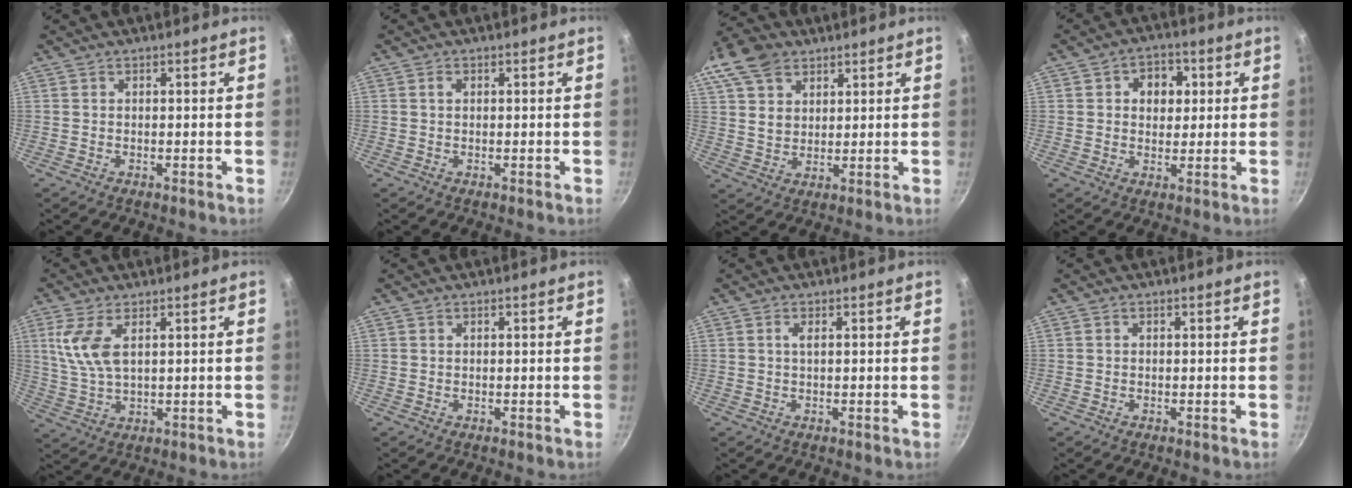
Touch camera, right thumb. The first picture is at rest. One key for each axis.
{"total": 1.0, "fx": 0.2, "fy": 0.7, "fz": 0.6, "tx": -0.010, "ty": 0.003, "tz": 0.004}
{"total": 13.0, "fx": 7.2, "fy": 8.9, "fz": 6.3, "tx": -0.108, "ty": -0.008, "tz": 0.130}
{"total": 6.6, "fx": 1.6, "fy": 5.3, "fz": 3.7, "tx": -0.022, "ty": 0.000, "tz": 0.016}
{"total": 7.9, "fx": 2.7, "fy": 3.7, "fz": 6.4, "tx": -0.131, "ty": -0.009, "tz": 0.061}
{"total": 0.0}
{"total": 1.1, "fx": 0.3, "fy": 0.2, "fz": 1.0, "tx": -0.021, "ty": 0.000, "tz": 0.005}
{"total": 0.0}